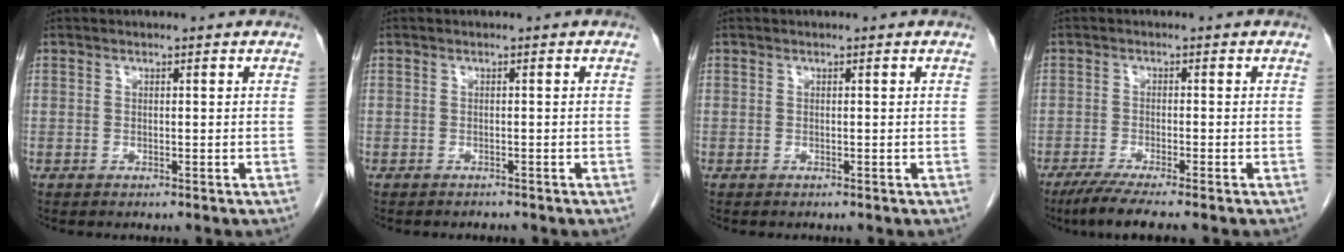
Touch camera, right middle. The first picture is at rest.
{"total": 0.9, "force": [-0.9, 0.3, -0.1], "torque": [-0.003, -0.001, -0.013]}
{"total": 0.0}
{"total": 5.8, "force": [-4.5, -0.4, 3.6], "torque": [-0.060, -0.016, -0.077]}